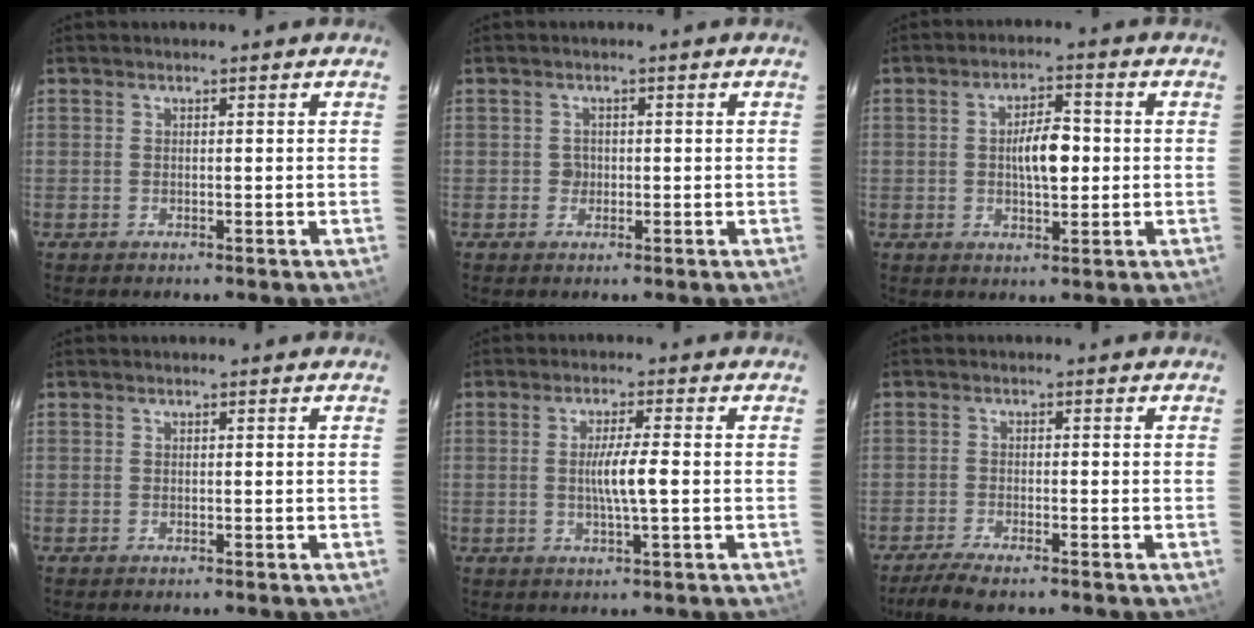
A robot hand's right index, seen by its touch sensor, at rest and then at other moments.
{"total": 1.3, "force": [-0.2, 1.2, 0.5], "torque": [-0.008, 0.003, -0.002]}
{"total": 6.2, "force": [0.1, 2.1, 5.8], "torque": [-0.101, 0.011, 0.003]}
{"total": 0.0}
{"total": 4.9, "force": [-0.3, -0.1, 4.9], "torque": [-0.089, -0.006, -0.006]}
{"total": 5.2, "force": [-4.2, 0.6, 3.0], "torque": [-0.053, -0.012, -0.070]}